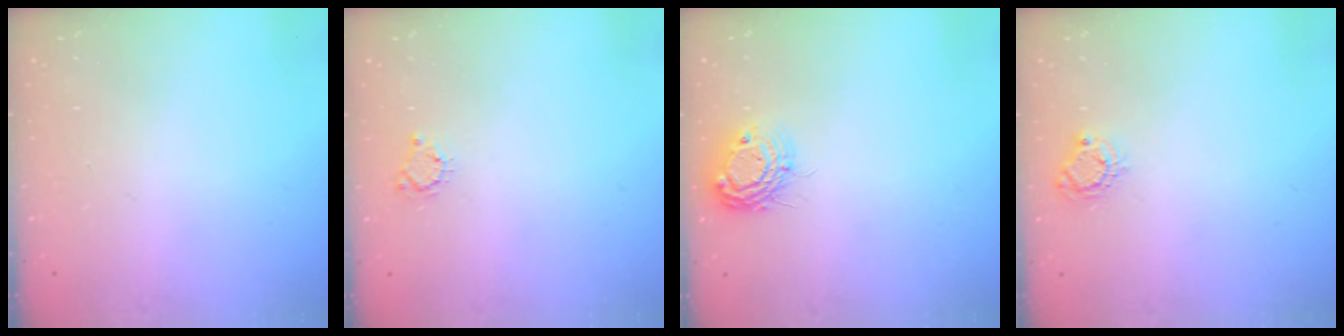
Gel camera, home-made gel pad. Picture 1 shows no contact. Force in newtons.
{"total": 4.0, "press": 4.0, "slide": 0.5}
{"total": 9.2, "press": 9.2, "slide": 0.7}
{"total": 5.5, "press": 5.5, "slide": 0.2}